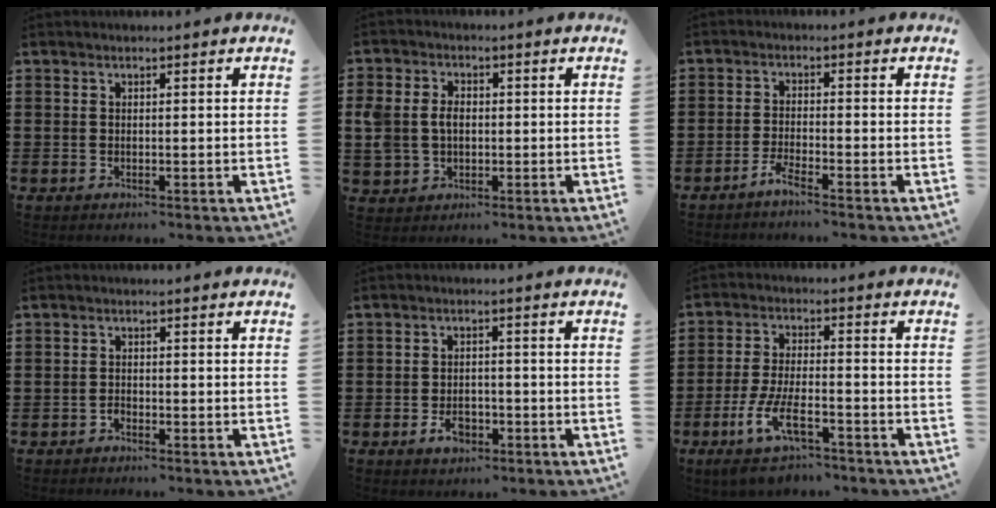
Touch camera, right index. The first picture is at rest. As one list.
[{"total": 4.7, "force": [0.1, 3.8, 2.8], "torque": [-0.078, 0.009, -0.006]}, {"total": 2.6, "force": [-2.4, -0.2, 1.1], "torque": [-0.035, -0.003, -0.049]}, {"total": 1.0, "force": [-0.8, 0.4, 0.2], "torque": [-0.005, 0.000, -0.018]}, {"total": 3.3, "force": [-1.7, 1.9, 2.2], "torque": [-0.030, 0.000, -0.032]}, {"total": 9.3, "force": [-5.3, 3.2, 6.9], "torque": [-0.156, -0.007, -0.099]}]